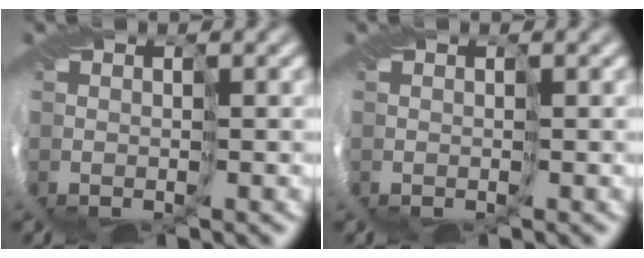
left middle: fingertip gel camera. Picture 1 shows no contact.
{"total": 0.0}